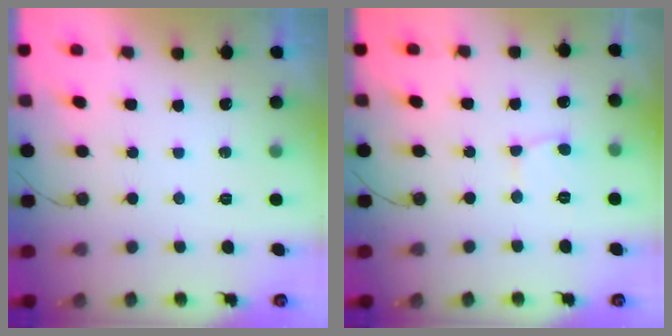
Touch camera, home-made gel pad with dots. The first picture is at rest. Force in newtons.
{"total": 2.9, "press": 2.9, "slide": 0.2}